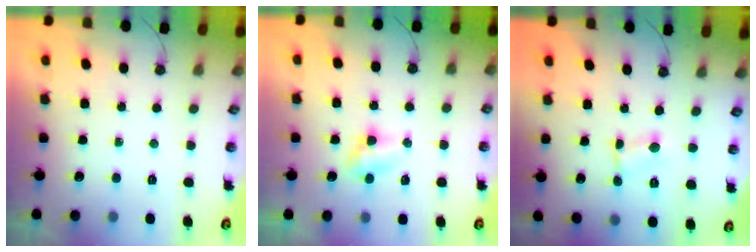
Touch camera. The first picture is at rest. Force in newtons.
{"total": 4.2, "press": 3.7, "slide": 2.1}
{"total": 1.3, "press": 1.3, "slide": 0.2}